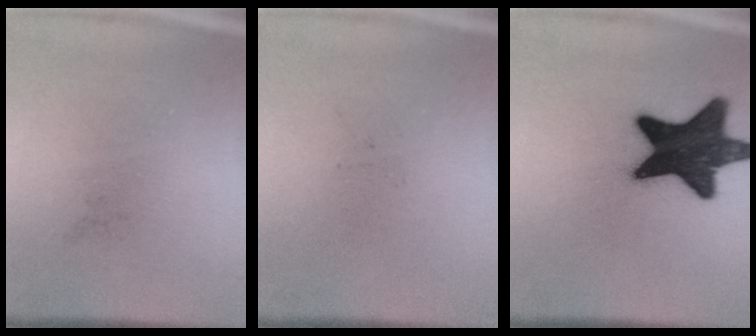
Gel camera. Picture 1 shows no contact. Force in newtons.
{"total": 0.0}
{"total": 17.2}